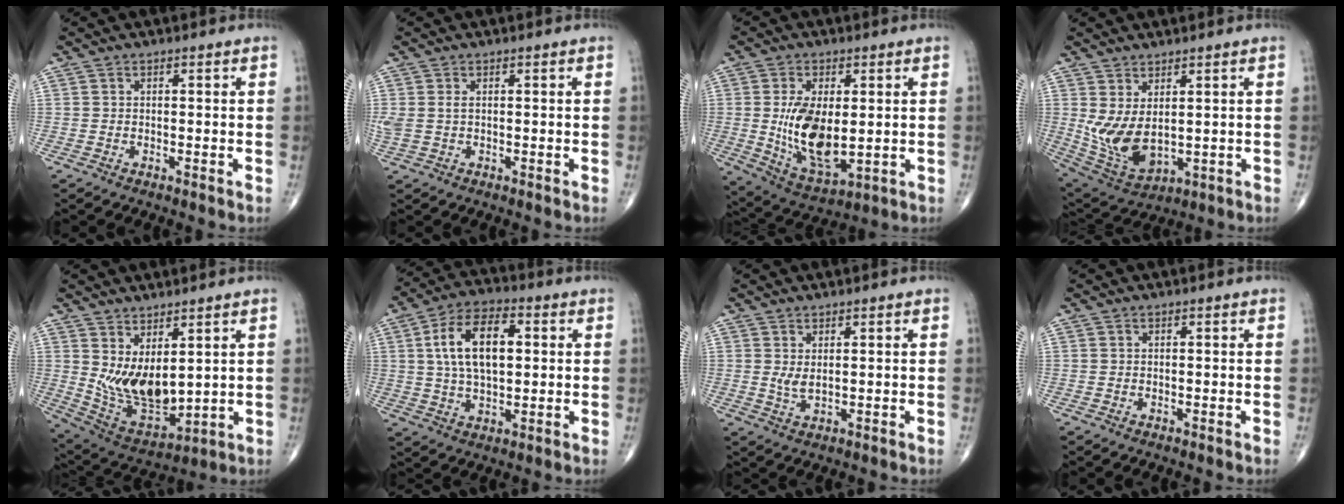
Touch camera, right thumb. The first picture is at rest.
{"total": 2.9, "force": [0.4, 1.8, 2.2], "torque": [-0.070, 0.009, 0.014]}
{"total": 13.7, "force": [0.3, 7.0, 11.8], "torque": [-0.207, -0.021, 0.021]}
{"total": 9.8, "force": [1.2, 5.1, 8.3], "torque": [-0.160, -0.021, 0.048]}
{"total": 12.1, "force": [3.0, 5.9, 10.1], "torque": [-0.163, -0.037, 0.081]}
{"total": 13.5, "force": [2.4, 7.2, 11.2], "torque": [-0.192, 0.009, 0.039]}
{"total": 2.3, "force": [0.6, 0.9, 2.0], "torque": [-0.038, -0.008, 0.016]}
{"total": 0.0}